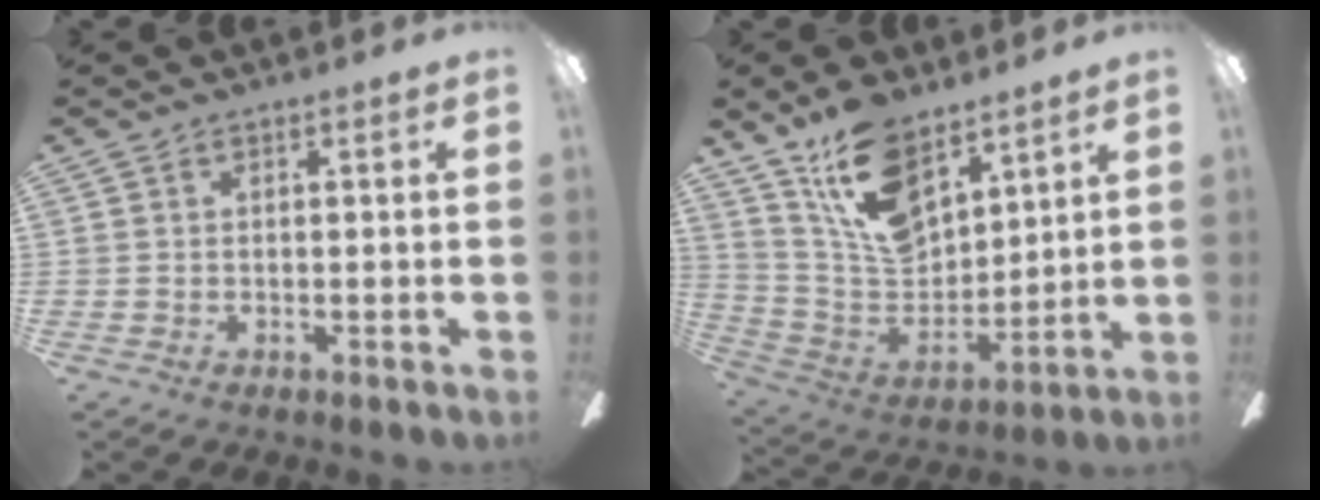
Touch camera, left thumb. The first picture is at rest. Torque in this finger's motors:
{"motor_torque": [0.36, 0.35, -0.14, -0.41, 0.12]}